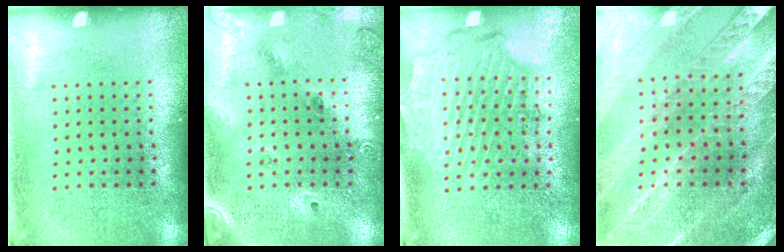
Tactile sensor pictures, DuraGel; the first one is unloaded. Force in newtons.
{"total": 1.6, "press": 1.4, "slide": 0.9}
{"total": 1.8, "press": 1.7, "slide": 0.8}
{"total": 2.3, "press": 2.3, "slide": 0.3}